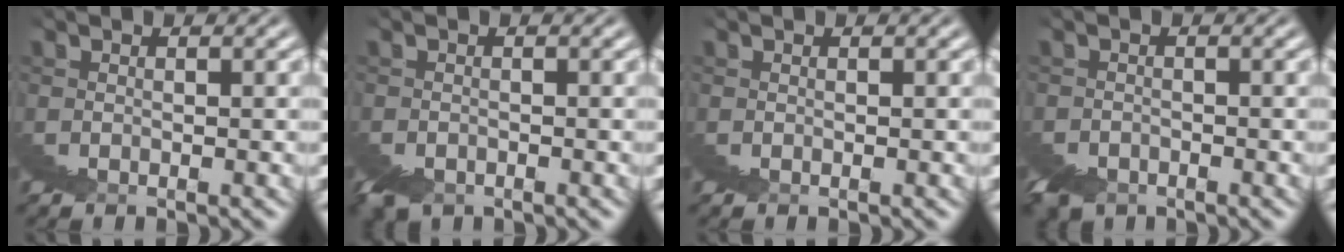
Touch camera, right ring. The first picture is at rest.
{"total": 1.3, "force": [-0.5, -0.9, -0.7], "torque": [0.015, -0.001, -0.005]}
{"total": 0.0}
{"total": 1.0, "force": [-0.7, 0.4, -0.5], "torque": [0.020, 0.003, -0.014]}